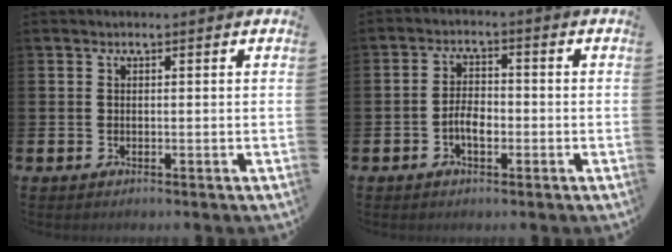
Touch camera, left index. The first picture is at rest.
{"total": 3.2, "force": [-1.2, 1.7, 2.5], "torque": [-0.040, 0.005, -0.024]}